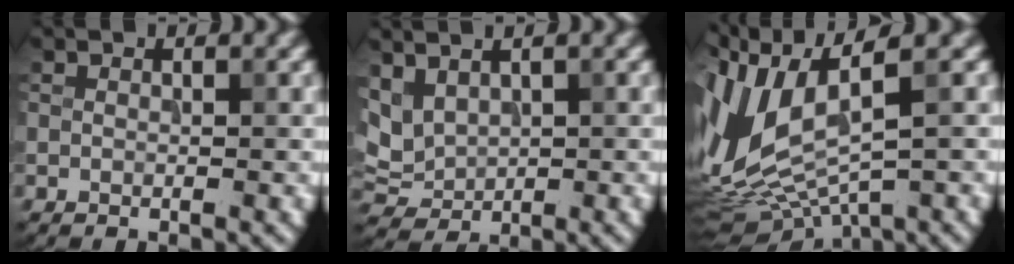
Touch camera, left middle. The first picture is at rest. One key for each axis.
{"total": 3.4, "fx": 1.7, "fy": 2.2, "fz": 2.0, "tx": -0.048, "ty": 0.004, "tz": 0.042}
{"total": 10.3, "fx": 0.4, "fy": 3.9, "fz": 9.5, "tx": -0.214, "ty": 0.001, "tz": 0.020}